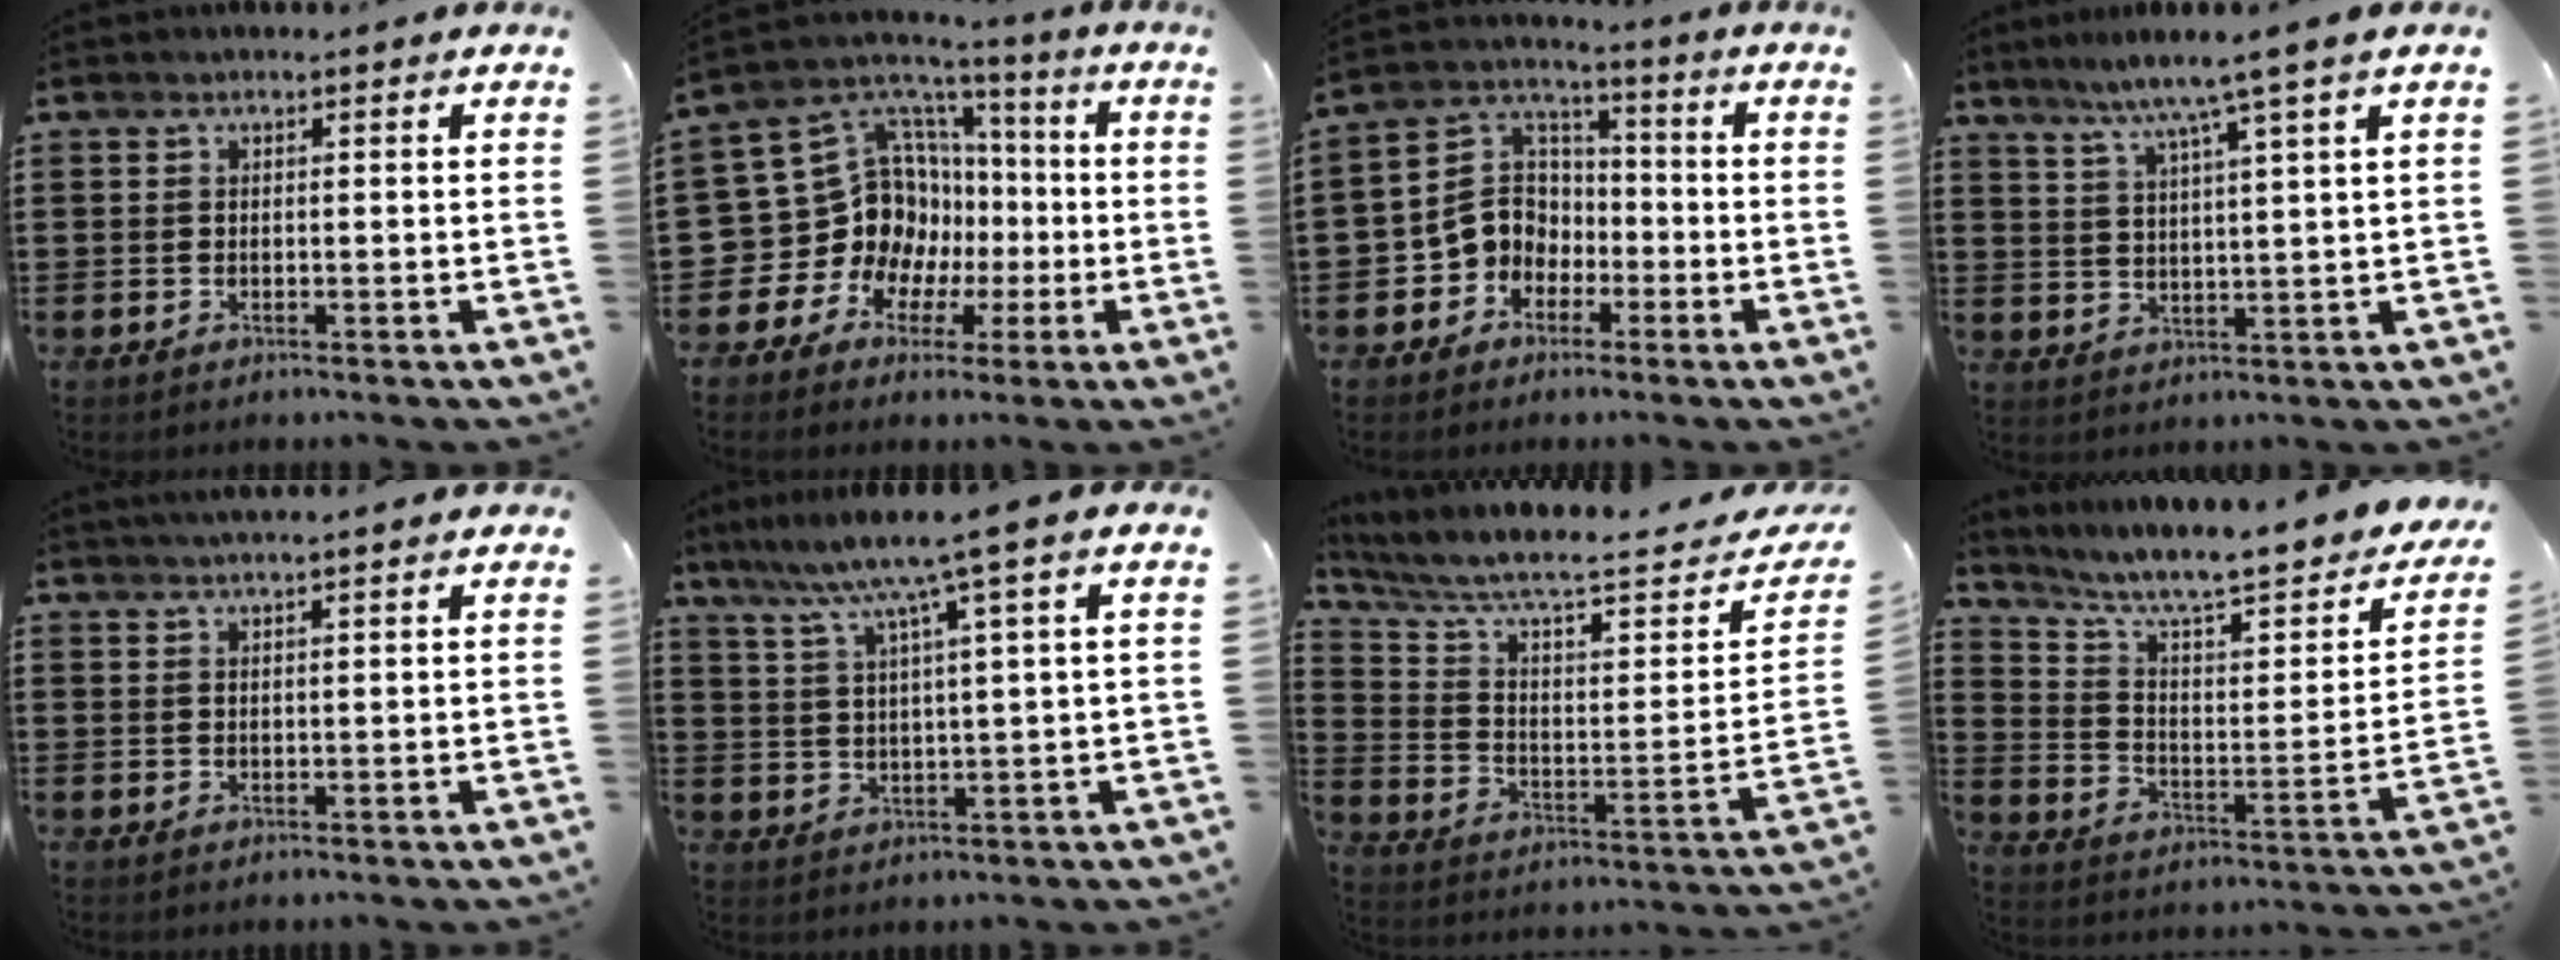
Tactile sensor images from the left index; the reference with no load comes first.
{"total": 13.6, "force": [-0.1, 12.7, 4.8], "torque": [-0.151, -0.031, 0.022]}
{"total": 7.5, "force": [-2.2, 7.0, 1.8], "torque": [-0.079, 0.008, -0.050]}
{"total": 6.0, "force": [4.4, -1.2, 3.9], "torque": [-0.092, -0.019, 0.070]}
{"total": 2.0, "force": [1.9, -0.3, 0.8], "torque": [-0.017, 0.000, 0.035]}
{"total": 7.1, "force": [4.6, -0.5, 5.4], "torque": [-0.122, -0.020, 0.070]}
{"total": 7.1, "force": [5.8, 1.1, 3.8], "torque": [-0.103, -0.044, 0.097]}
{"total": 8.2, "force": [6.5, 1.2, 4.8], "torque": [-0.106, -0.053, 0.104]}